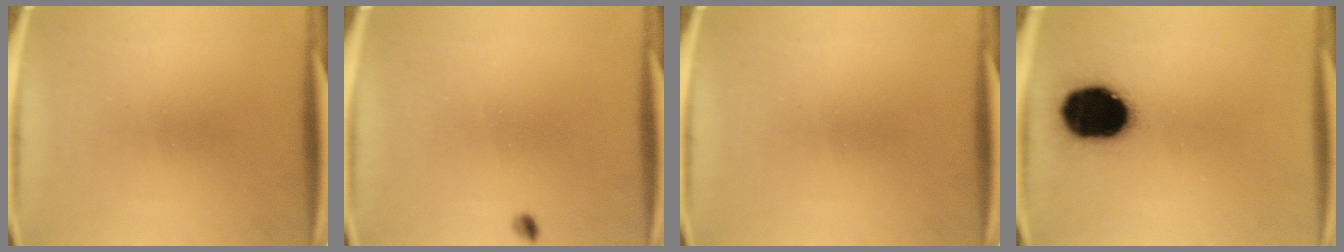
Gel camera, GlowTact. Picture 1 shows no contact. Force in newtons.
{"total": 1.0}
{"total": 0.0}
{"total": 19.2}